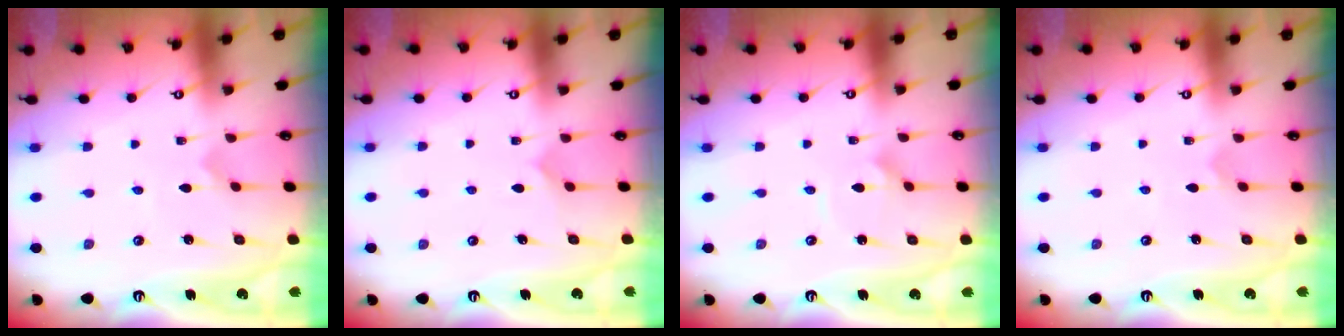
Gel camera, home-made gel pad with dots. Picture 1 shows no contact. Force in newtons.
{"total": 3.9, "press": 3.8, "slide": 0.4}
{"total": 2.4, "press": 2.4, "slide": 0.1}
{"total": 2.4, "press": 2.4, "slide": 0.2}